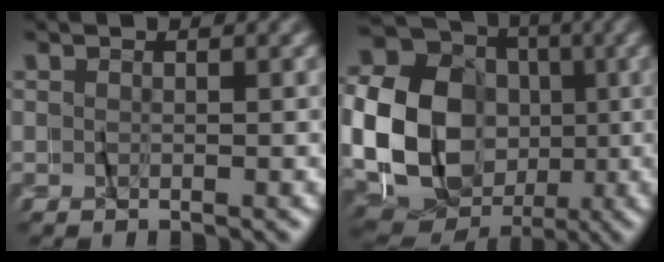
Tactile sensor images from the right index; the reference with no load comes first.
{"total": 17.8, "force": [0.0, 15.3, 9.0], "torque": [-0.186, -0.016, -0.015]}